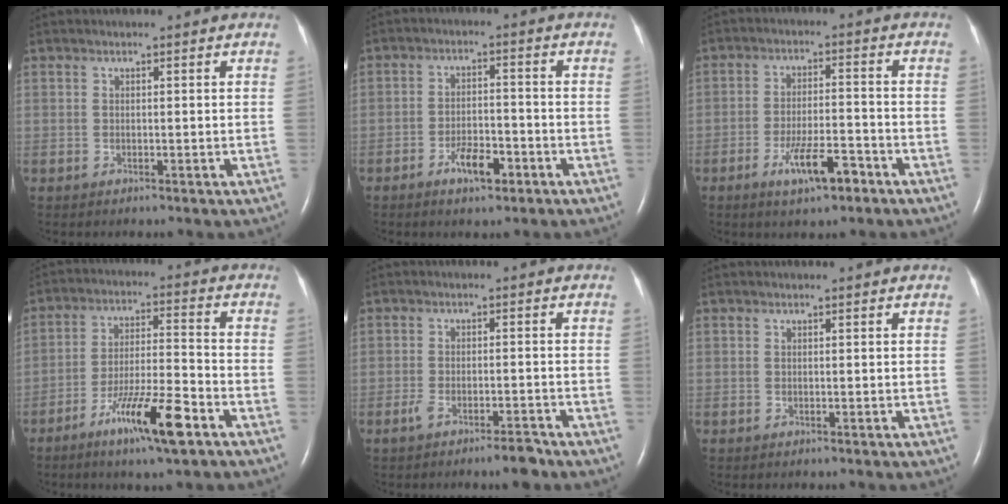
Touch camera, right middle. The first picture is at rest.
{"total": 5.0, "force": [-2.9, 1.7, 3.7], "torque": [-0.069, 0.001, -0.046]}
{"total": 7.0, "force": [-4.1, 1.5, 5.4], "torque": [-0.101, -0.004, -0.066]}
{"total": 11.2, "force": [-6.4, 0.7, 9.1], "torque": [-0.164, -0.013, -0.112]}
{"total": 4.0, "force": [-3.0, 0.7, 2.6], "torque": [-0.050, 0.001, -0.050]}
{"total": 0.0}